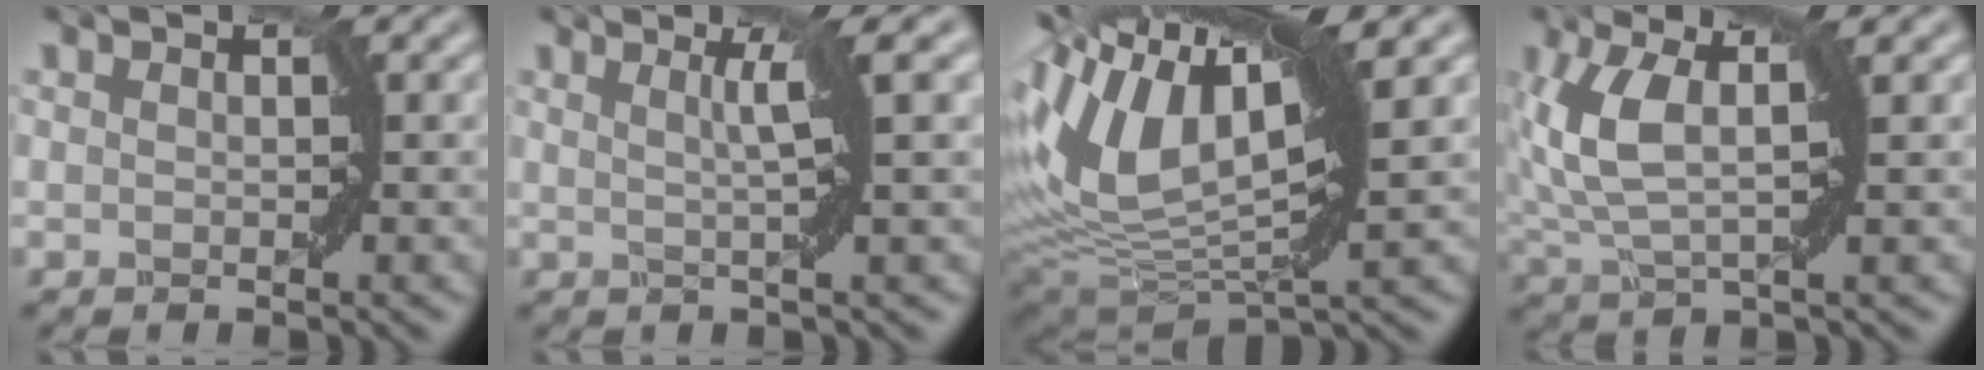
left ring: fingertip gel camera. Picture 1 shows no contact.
{"total": 3.8, "force": [1.2, 0.4, 3.5], "torque": [-0.049, 0.006, 0.020]}
{"total": 12.4, "force": [4.6, 5.5, 10.1], "torque": [-0.214, 0.021, 0.078]}
{"total": 6.2, "force": [1.3, 2.9, 5.3], "torque": [-0.130, 0.005, 0.025]}